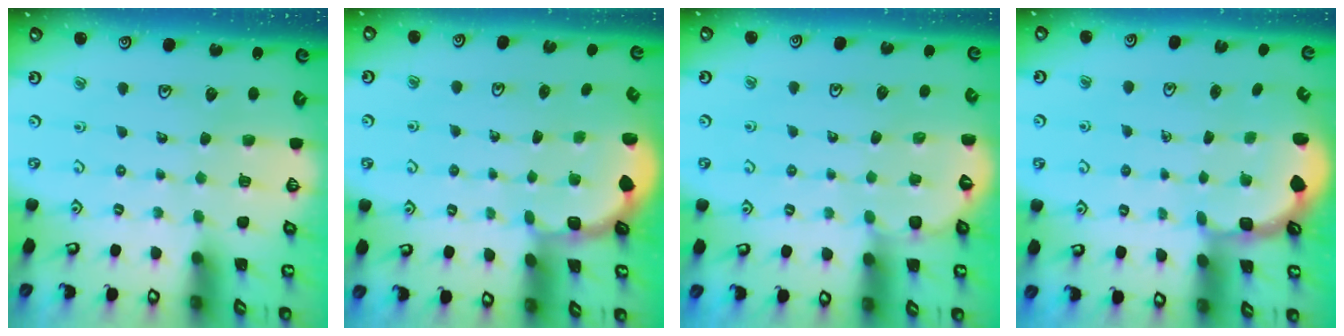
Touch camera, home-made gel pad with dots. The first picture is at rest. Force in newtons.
{"total": 1.9, "press": 1.7, "slide": 0.8}
{"total": 3.2, "press": 2.7, "slide": 1.7}
{"total": 2.7, "press": 2.0, "slide": 1.7}